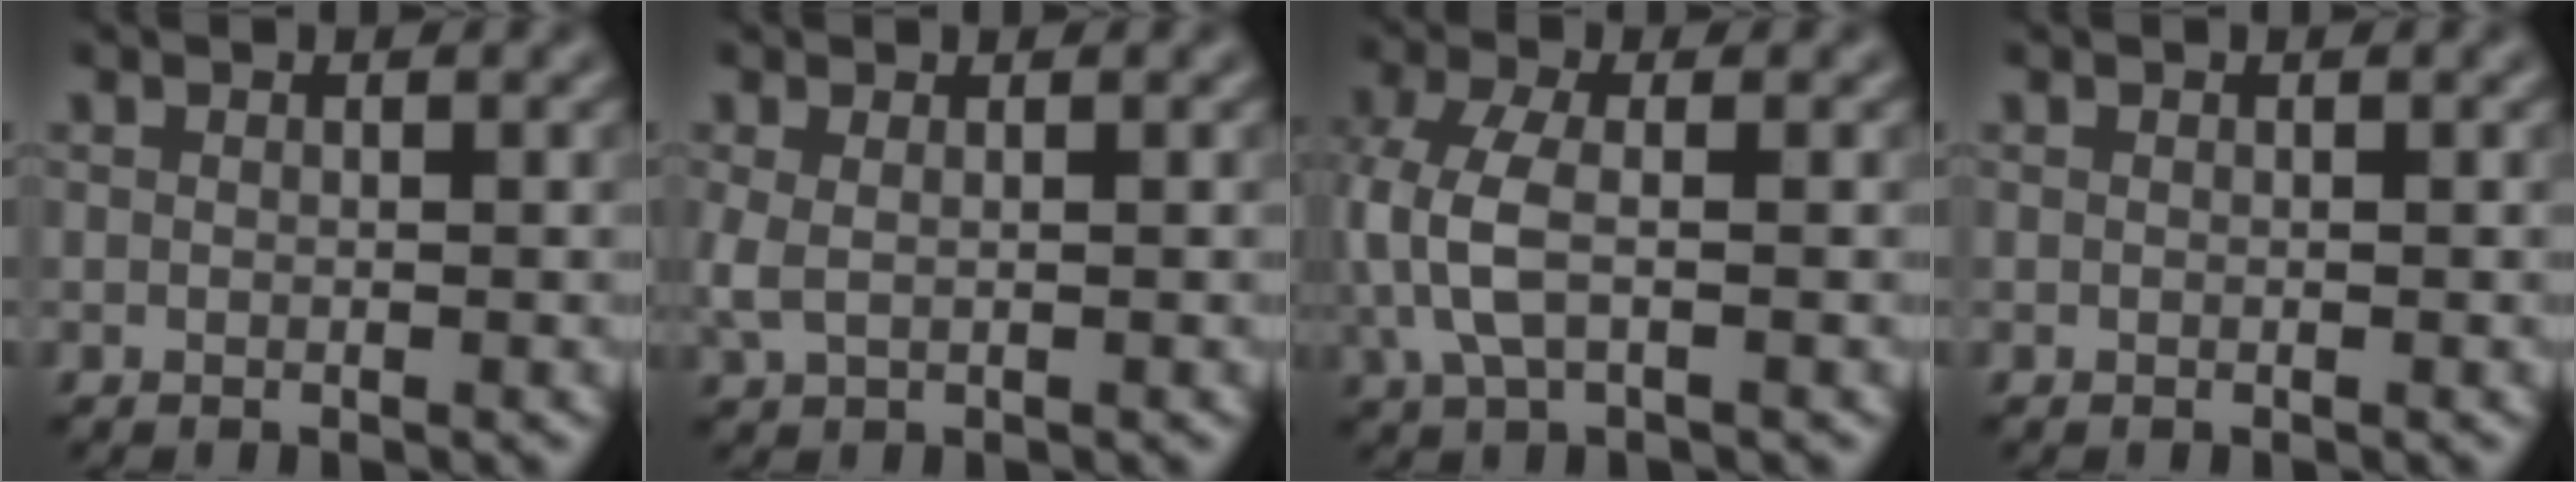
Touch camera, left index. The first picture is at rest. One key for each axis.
{"total": 1.5, "fx": 0.2, "fy": 0.7, "fz": 1.3, "tx": -0.033, "ty": 0.002, "tz": 0.002}
{"total": 4.4, "fx": -0.1, "fy": 2.1, "fz": 3.9, "tx": -0.102, "ty": 0.001, "tz": -0.007}
{"total": 0.0}